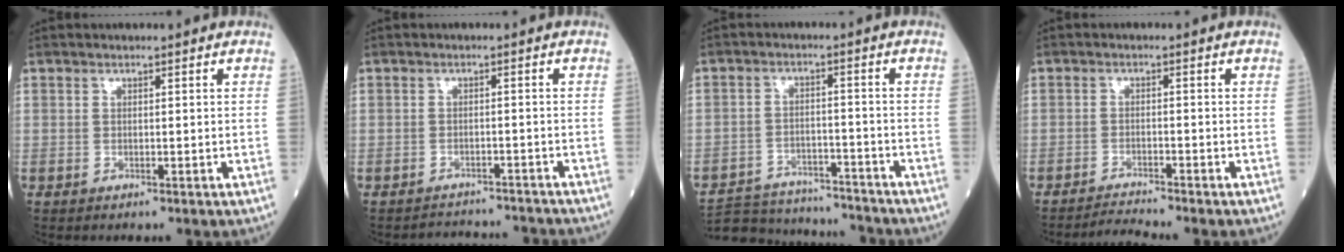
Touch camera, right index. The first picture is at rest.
{"total": 6.4, "force": [-6.4, 0.8, -0.1], "torque": [0.004, 0.012, -0.078]}
{"total": 14.6, "force": [-13.9, 3.2, 3.1], "torque": [-0.056, 0.012, -0.203]}
{"total": 3.1, "force": [-2.8, -1.3, -0.1], "torque": [-0.006, -0.019, -0.050]}